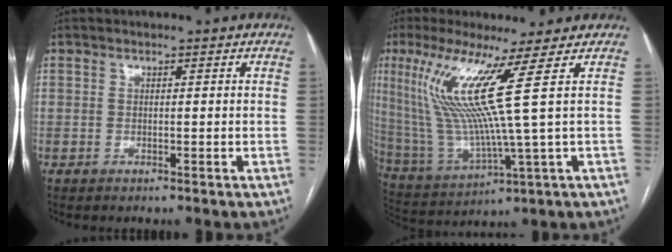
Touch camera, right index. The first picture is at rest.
{"total": 12.3, "force": [4.6, -2.0, 11.2], "torque": [-0.246, -0.011, 0.098]}